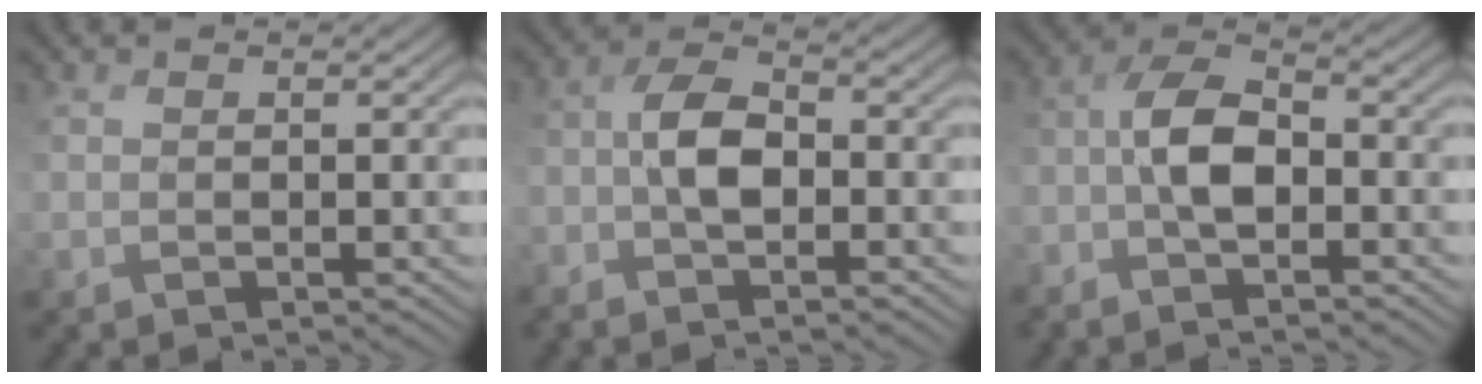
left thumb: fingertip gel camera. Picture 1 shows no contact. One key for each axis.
{"total": 5.7, "fx": -2.1, "fy": 2.7, "fz": 4.5, "tx": -0.087, "ty": 0.012, "tz": -0.052}
{"total": 6.3, "fx": -2.3, "fy": 2.8, "fz": 5.2, "tx": -0.099, "ty": 0.015, "tz": -0.059}